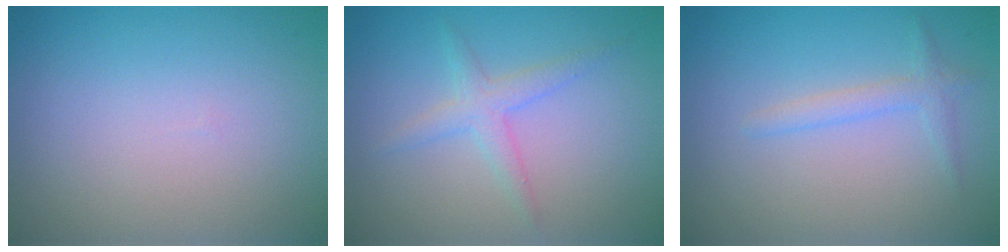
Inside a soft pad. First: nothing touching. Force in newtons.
{"total": 2.1, "press": 2.1, "slide": 0.1}
{"total": 1.6, "press": 1.6, "slide": 0.1}